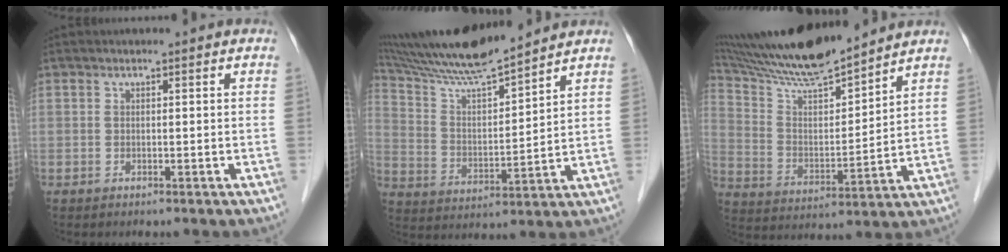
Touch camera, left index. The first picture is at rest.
{"total": 14.1, "force": [12.8, -0.2, 5.7], "torque": [-0.113, 0.007, 0.234]}
{"total": 16.6, "force": [15.1, 0.9, 6.8], "torque": [-0.127, 0.001, 0.274]}